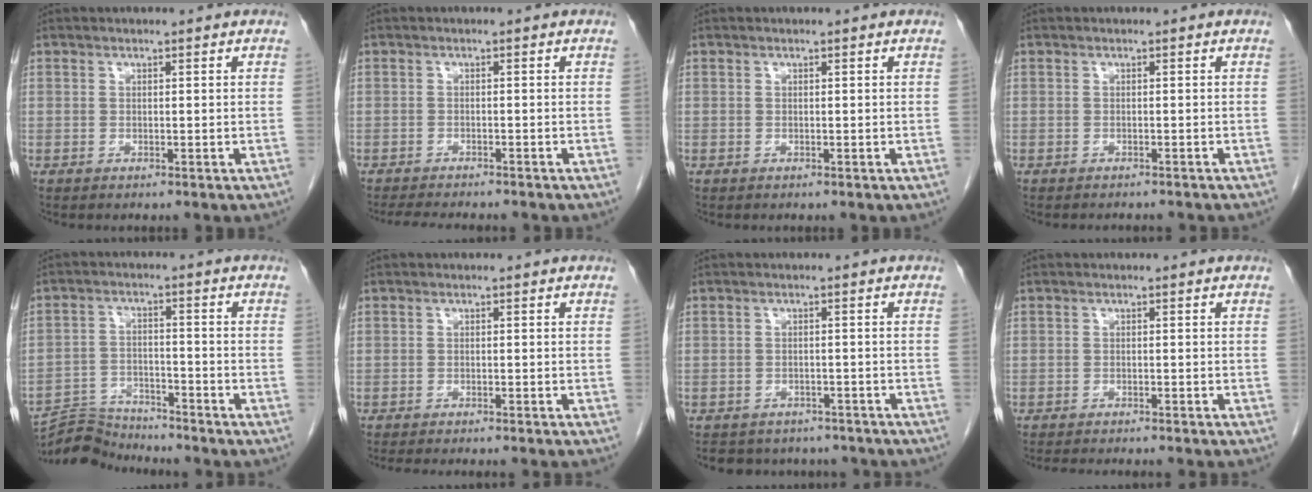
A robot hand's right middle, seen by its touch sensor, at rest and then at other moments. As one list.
[{"total": 7.7, "force": [-7.0, 1.2, 3.2], "torque": [-0.045, -0.010, -0.101]}, {"total": 0.0}, {"total": 4.7, "force": [-4.3, 0.8, 1.6], "torque": [-0.017, -0.007, -0.050]}, {"total": 8.1, "force": [-8.0, 0.7, 0.0], "torque": [-0.003, 0.001, -0.146]}, {"total": 9.6, "force": [-8.7, 0.4, 4.1], "torque": [-0.040, -0.020, -0.114]}, {"total": 10.6, "force": [-9.4, 4.3, 2.3], "torque": [-0.036, 0.013, -0.105]}, {"total": 9.1, "force": [-8.3, 0.5, 3.7], "torque": [-0.038, -0.015, -0.109]}]